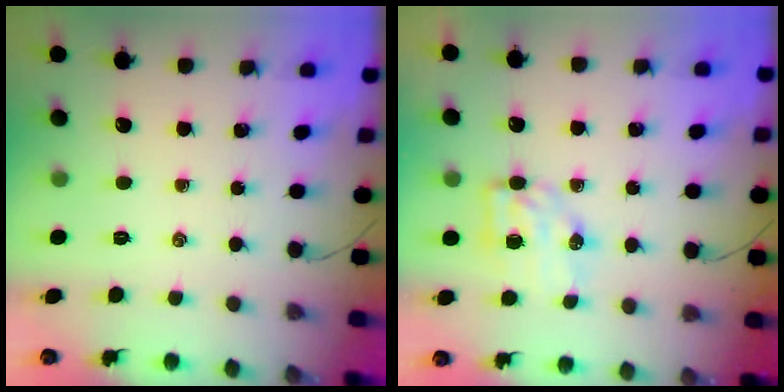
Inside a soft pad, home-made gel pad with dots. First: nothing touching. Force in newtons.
{"total": 6.6, "press": 6.6, "slide": 0.7}